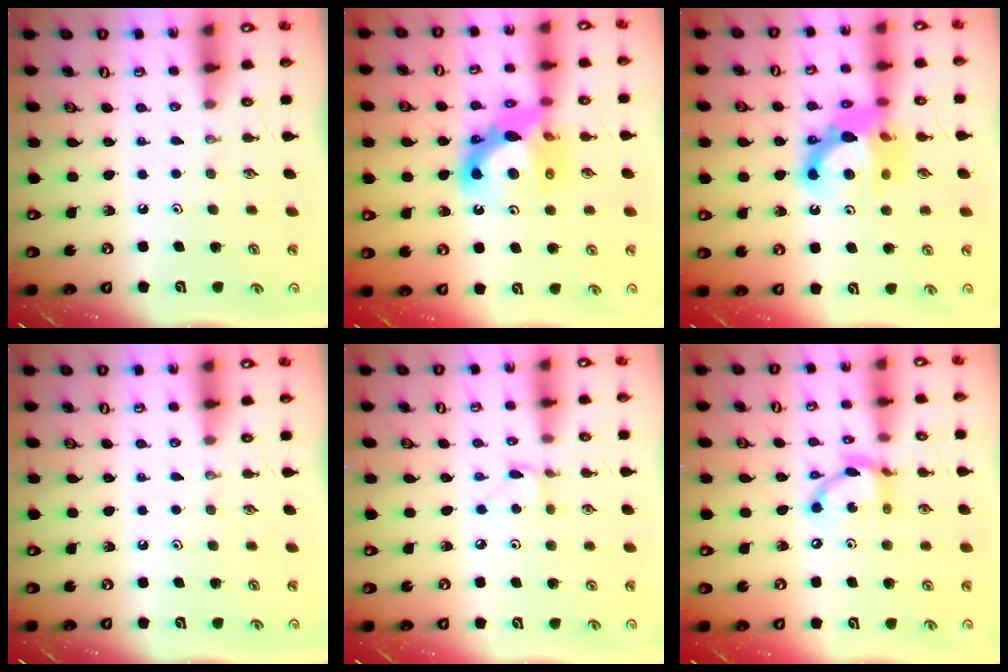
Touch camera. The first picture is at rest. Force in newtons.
{"total": 13.0, "press": 12.7, "slide": 2.6}
{"total": 13.2, "press": 13.2, "slide": 1.4}
{"total": 0.0}
{"total": 2.0, "press": 2.0, "slide": 0.1}
{"total": 12.0, "press": 12.0, "slide": 0.9}